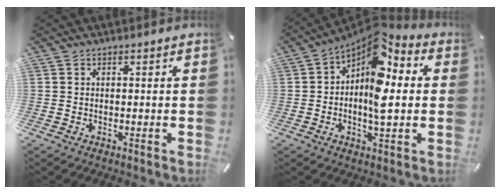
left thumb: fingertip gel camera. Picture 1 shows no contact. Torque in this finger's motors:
{"motor_torque": [0.70, 0.43, 0.85, 0.47, 0.18]}